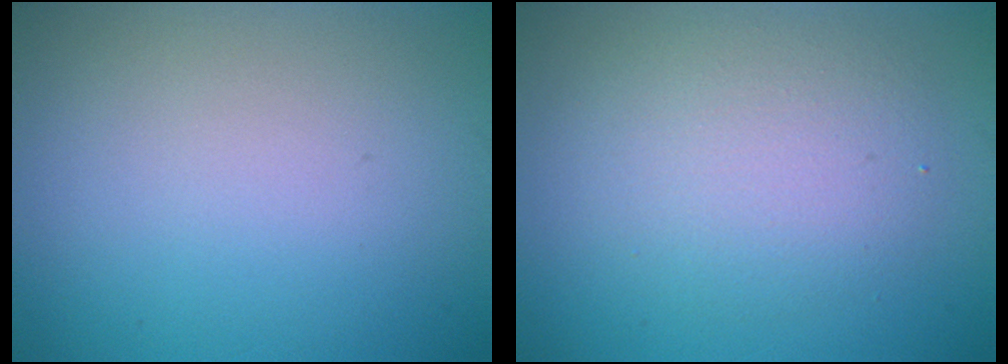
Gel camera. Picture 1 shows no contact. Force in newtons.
{"total": 4.1, "press": 4.1, "slide": 0.2}